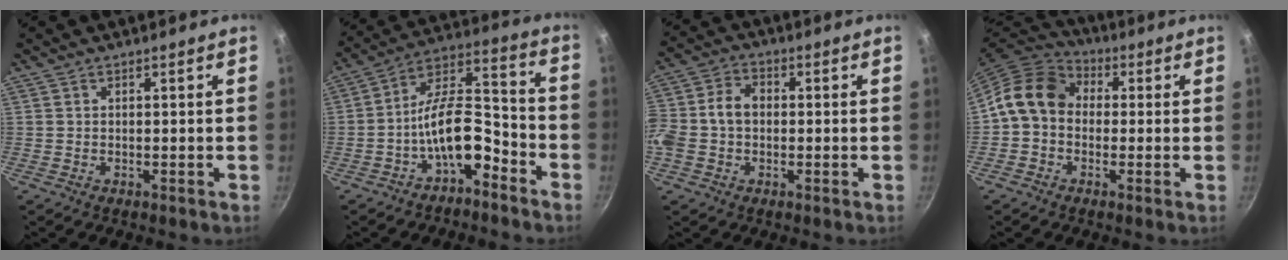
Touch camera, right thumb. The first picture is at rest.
{"total": 12.4, "force": [-6.0, 5.8, 9.2], "torque": [-0.132, 0.074, -0.107]}
{"total": 9.4, "force": [-0.6, 7.1, 6.2], "torque": [-0.111, 0.030, -0.026]}
{"total": 11.3, "force": [0.6, 9.1, 6.6], "torque": [-0.092, 0.031, -0.012]}